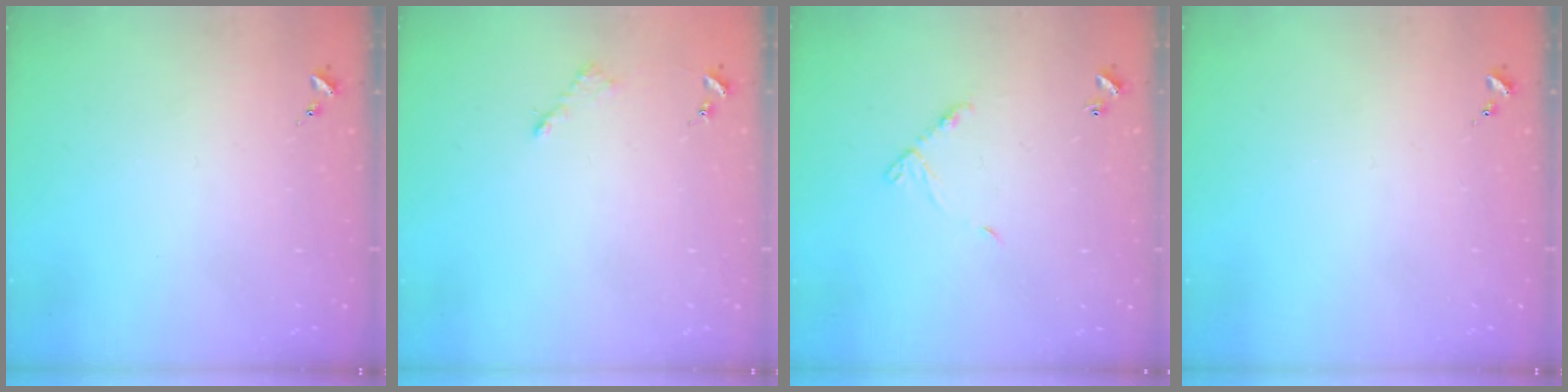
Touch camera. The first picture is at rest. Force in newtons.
{"total": 2.6, "press": 2.6, "slide": 0.4}
{"total": 6.9, "press": 6.8, "slide": 0.6}
{"total": 0.0}